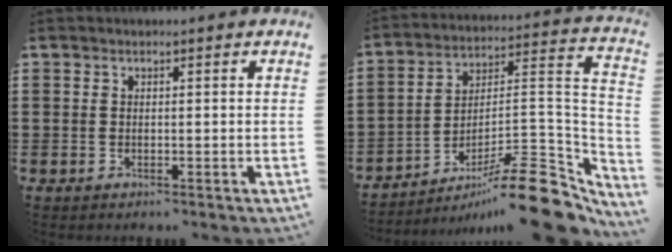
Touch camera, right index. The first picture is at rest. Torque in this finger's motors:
{"motor_torque": [0.23, -0.24, 0.47, 0.13]}